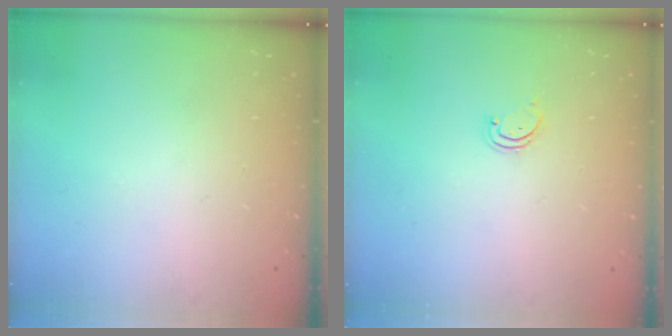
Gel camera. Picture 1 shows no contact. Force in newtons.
{"total": 1.9, "press": 1.9, "slide": 0.2}